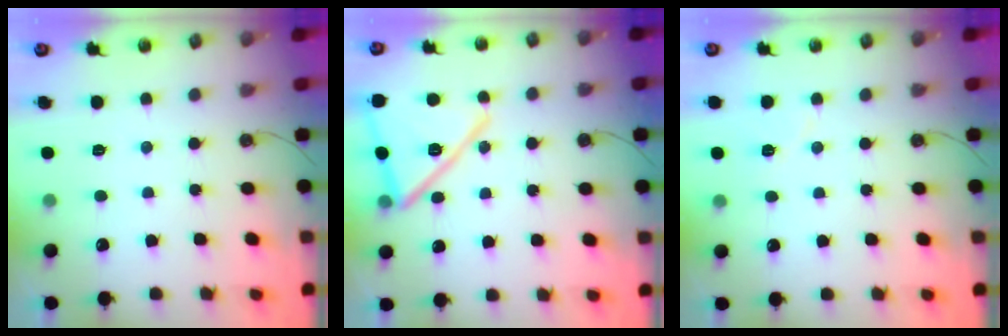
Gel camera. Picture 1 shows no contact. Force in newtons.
{"total": 18.9, "press": 18.9, "slide": 1.0}
{"total": 5.0, "press": 5.0, "slide": 0.4}